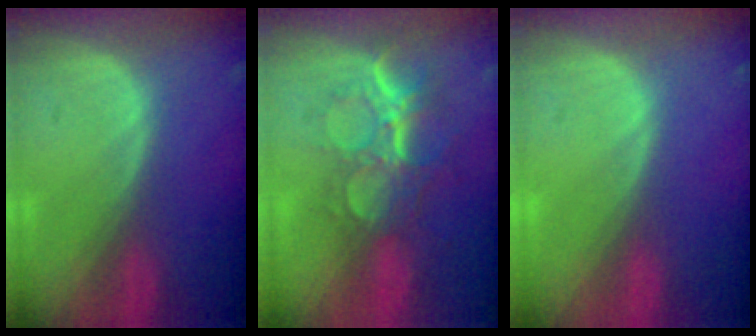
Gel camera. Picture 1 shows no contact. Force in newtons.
{"total": 9.2, "press": 7.7, "slide": 5.0}
{"total": 0.0}